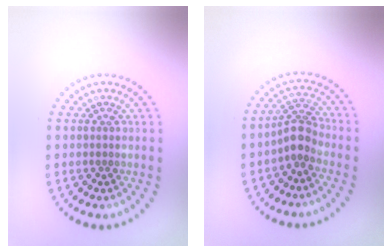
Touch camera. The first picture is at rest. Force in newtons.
{"total": 2.8, "press": 2.1, "slide": 1.8}